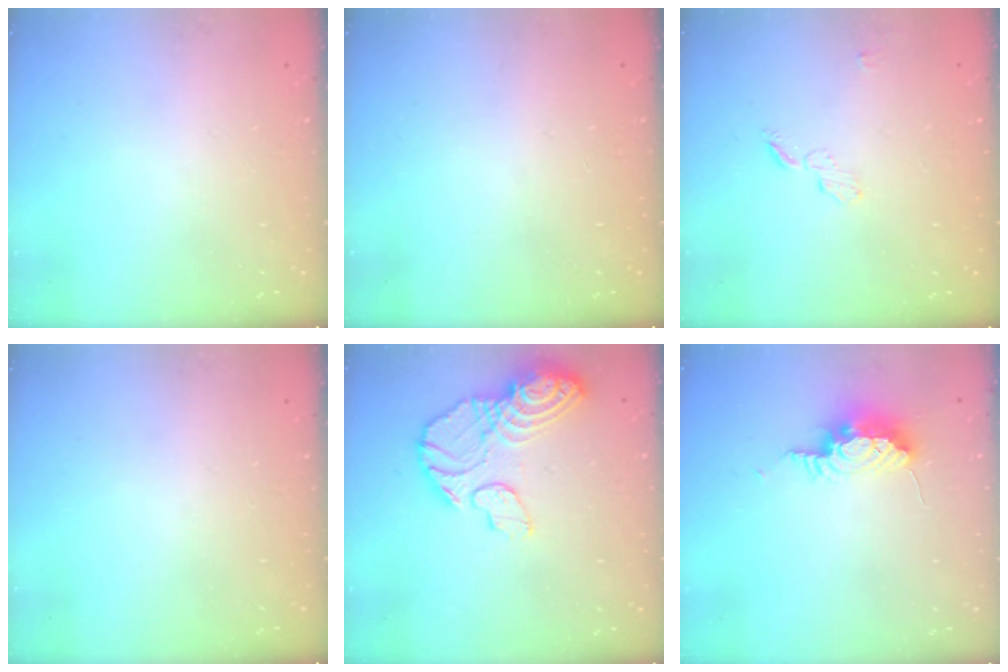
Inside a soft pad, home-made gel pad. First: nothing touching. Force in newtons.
{"total": 1.1, "press": 1.1, "slide": 0.3}
{"total": 4.7, "press": 4.7, "slide": 0.4}
{"total": 0.0}
{"total": 15.8, "press": 15.6, "slide": 1.9}
{"total": 15.3, "press": 10.5, "slide": 11.1}